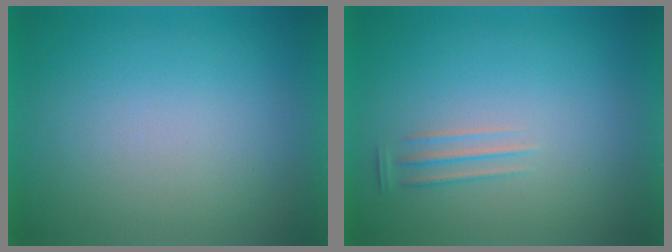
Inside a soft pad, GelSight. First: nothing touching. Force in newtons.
{"total": 1.7}